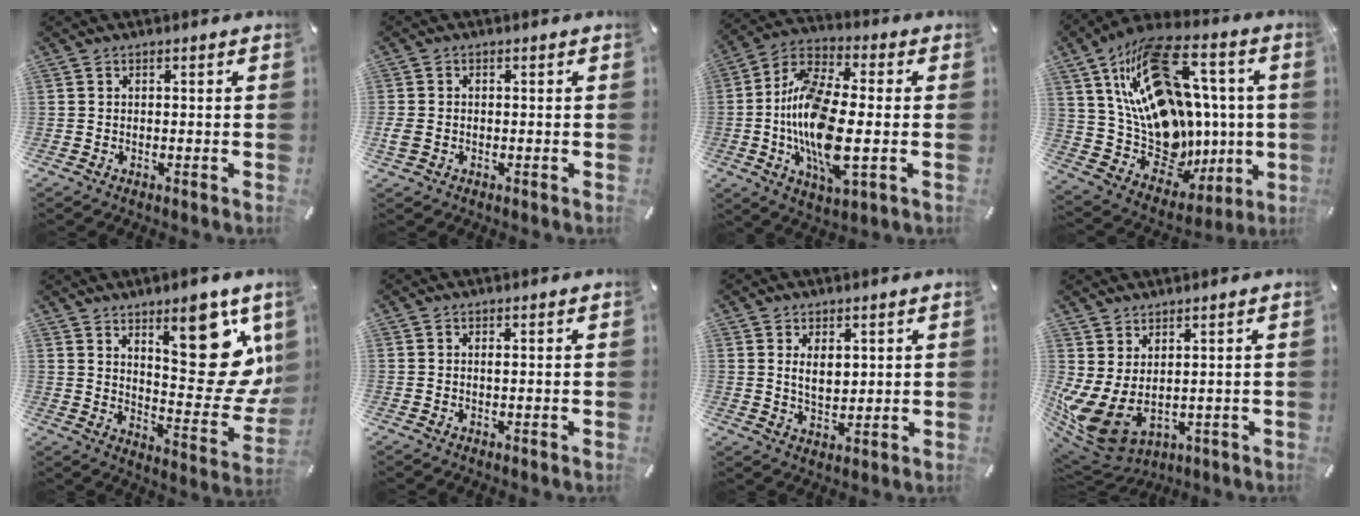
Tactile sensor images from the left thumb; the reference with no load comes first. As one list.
[{"total": 2.3, "force": [-0.6, 1.7, 1.4], "torque": [-0.032, 0.000, -0.011]}, {"total": 17.6, "force": [-1.9, 7.9, 15.6], "torque": [-0.330, -0.005, -0.032]}, {"total": 25.3, "force": [6.9, 16.4, 18.0], "torque": [-0.319, -0.055, 0.135]}, {"total": 19.5, "force": [10.3, 8.3, 14.4], "torque": [-0.159, -0.084, 0.166]}, {"total": 0.5, "force": [0.1, 0.0, 0.5], "torque": [-0.010, -0.001, 0.002]}, {"total": 4.9, "force": [1.8, 3.0, 3.4], "torque": [-0.056, -0.001, 0.029]}, {"total": 7.8, "force": [0.0, 5.0, 6.0], "torque": [-0.150, -0.025, 0.004]}]